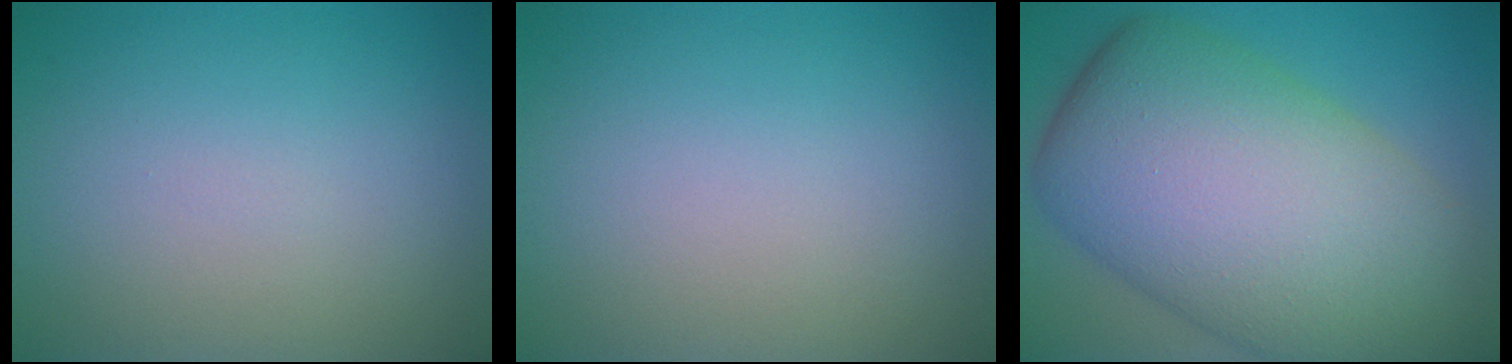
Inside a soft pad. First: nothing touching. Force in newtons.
{"total": 0.0}
{"total": 16.5, "press": 16.4, "slide": 0.7}